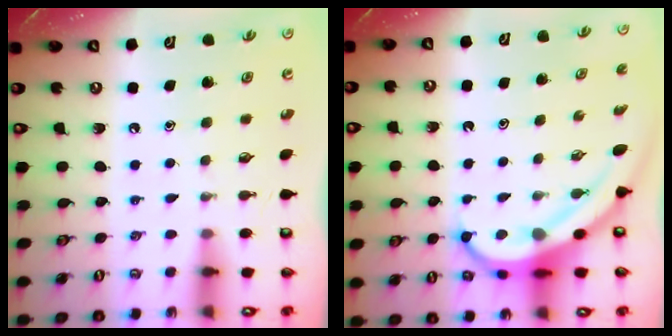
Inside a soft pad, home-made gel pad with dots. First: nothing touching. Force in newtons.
{"total": 7.6, "press": 7.6, "slide": 0.8}